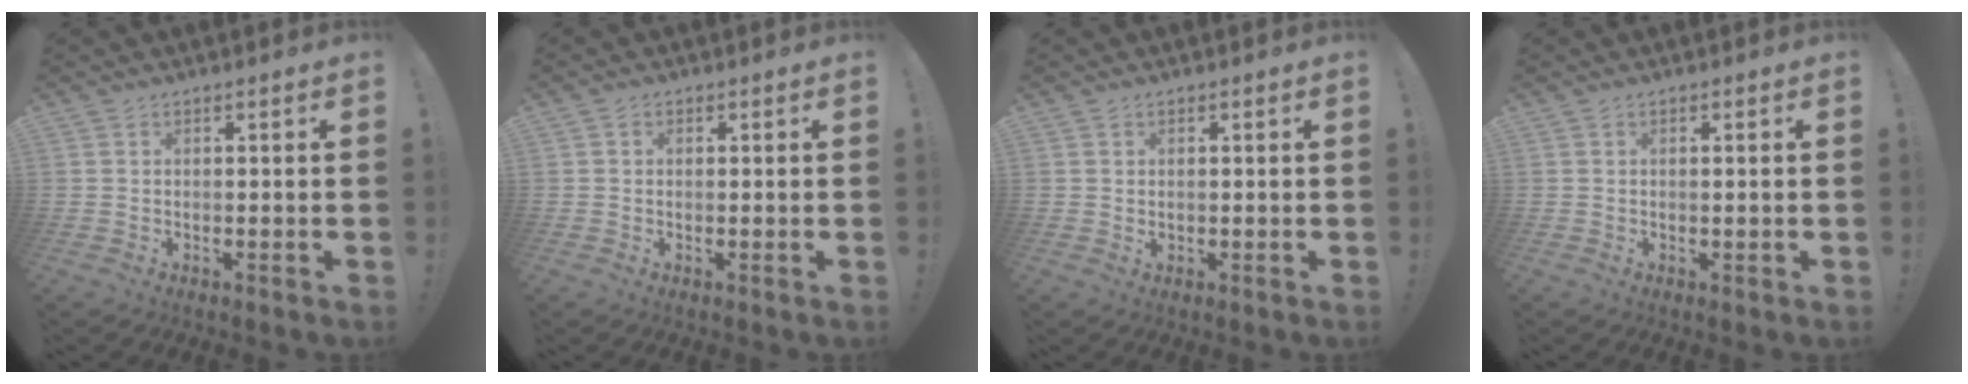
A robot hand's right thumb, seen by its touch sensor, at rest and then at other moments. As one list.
[{"total": 1.0, "force": [0.1, 1.0, 0.3], "torque": [0.003, 0.000, 0.000]}, {"total": 0.6, "force": [0.4, 0.5, 0.1], "torque": [0.005, -0.001, 0.005]}, {"total": 0.8, "force": [0.3, 0.2, 0.8], "torque": [0.001, -0.006, 0.002]}]